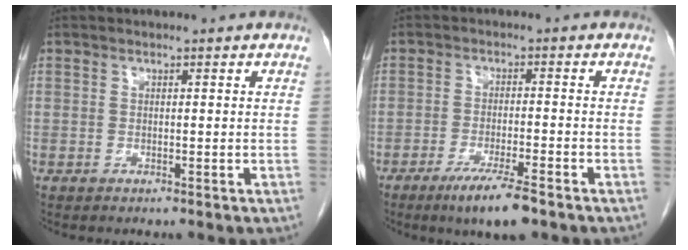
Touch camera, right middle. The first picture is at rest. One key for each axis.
{"total": 6.8, "fx": -4.6, "fy": 0.4, "fz": 5.1, "tx": -0.094, "ty": -0.016, "tz": -0.077}